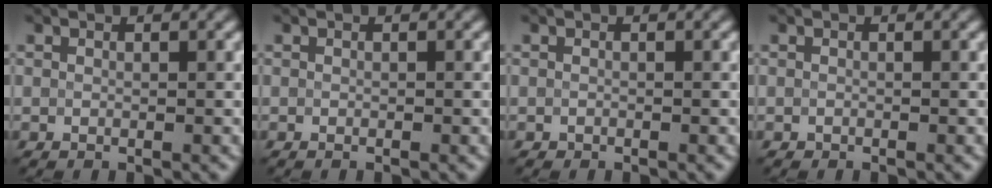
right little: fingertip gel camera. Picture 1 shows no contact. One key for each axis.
{"total": 0.0}
{"total": 0.0}
{"total": 0.0}